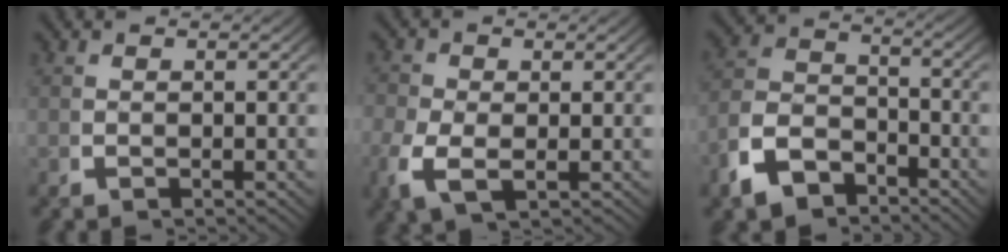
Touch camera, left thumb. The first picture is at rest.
{"total": 3.7, "force": [-0.8, 2.4, 2.7], "torque": [-0.071, -0.025, -0.003]}
{"total": 6.8, "force": [-3.3, 4.8, 3.4], "torque": [-0.064, -0.024, -0.051]}